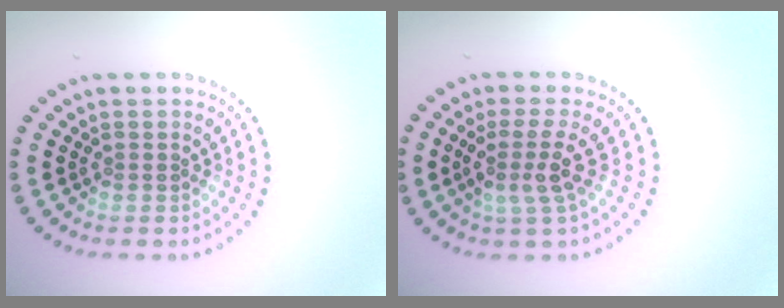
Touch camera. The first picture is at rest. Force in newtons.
{"total": 3.0, "press": 2.3, "slide": 1.9}